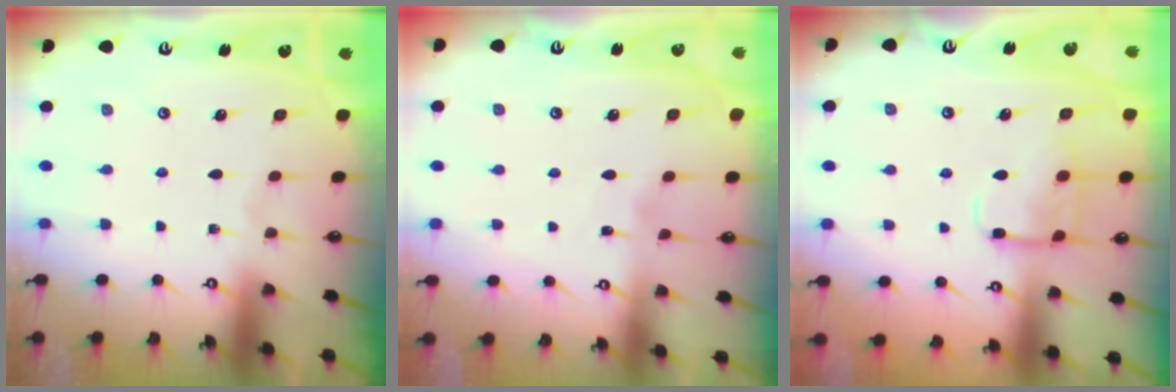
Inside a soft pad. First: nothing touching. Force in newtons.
{"total": 2.1, "press": 2.1, "slide": 0.4}
{"total": 12.0, "press": 12.0, "slide": 1.2}